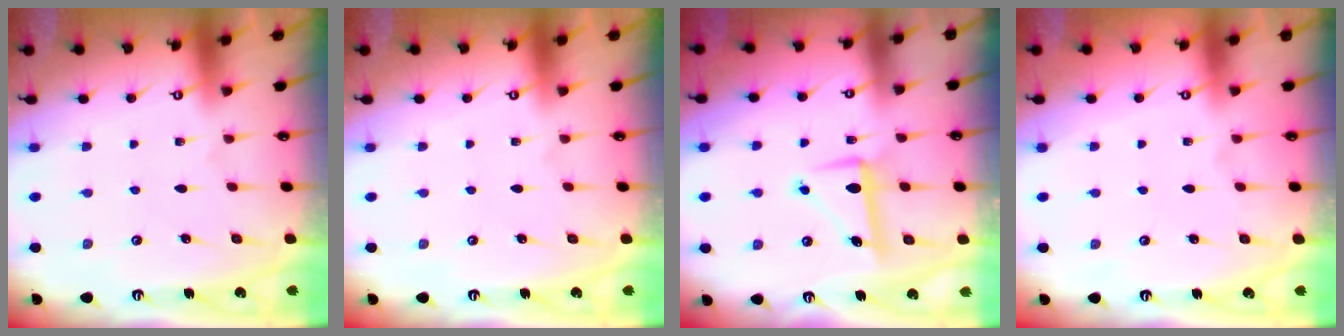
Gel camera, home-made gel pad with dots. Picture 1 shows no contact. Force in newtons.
{"total": 0.0}
{"total": 8.4, "press": 8.3, "slide": 1.2}
{"total": 0.0}